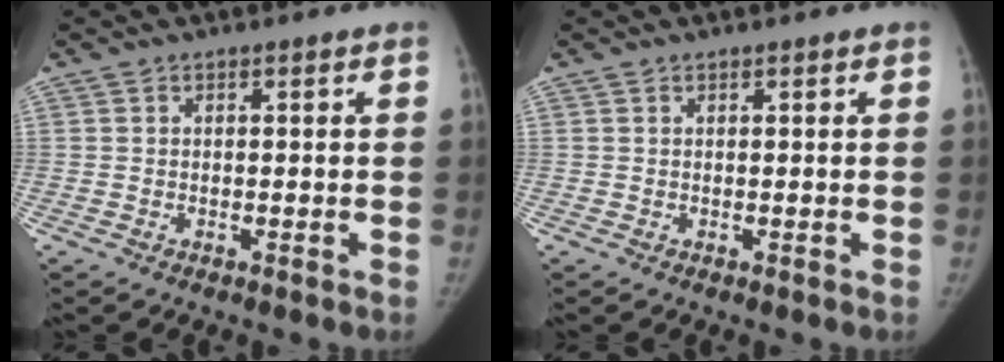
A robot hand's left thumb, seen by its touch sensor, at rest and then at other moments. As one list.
[{"total": 0.0}]